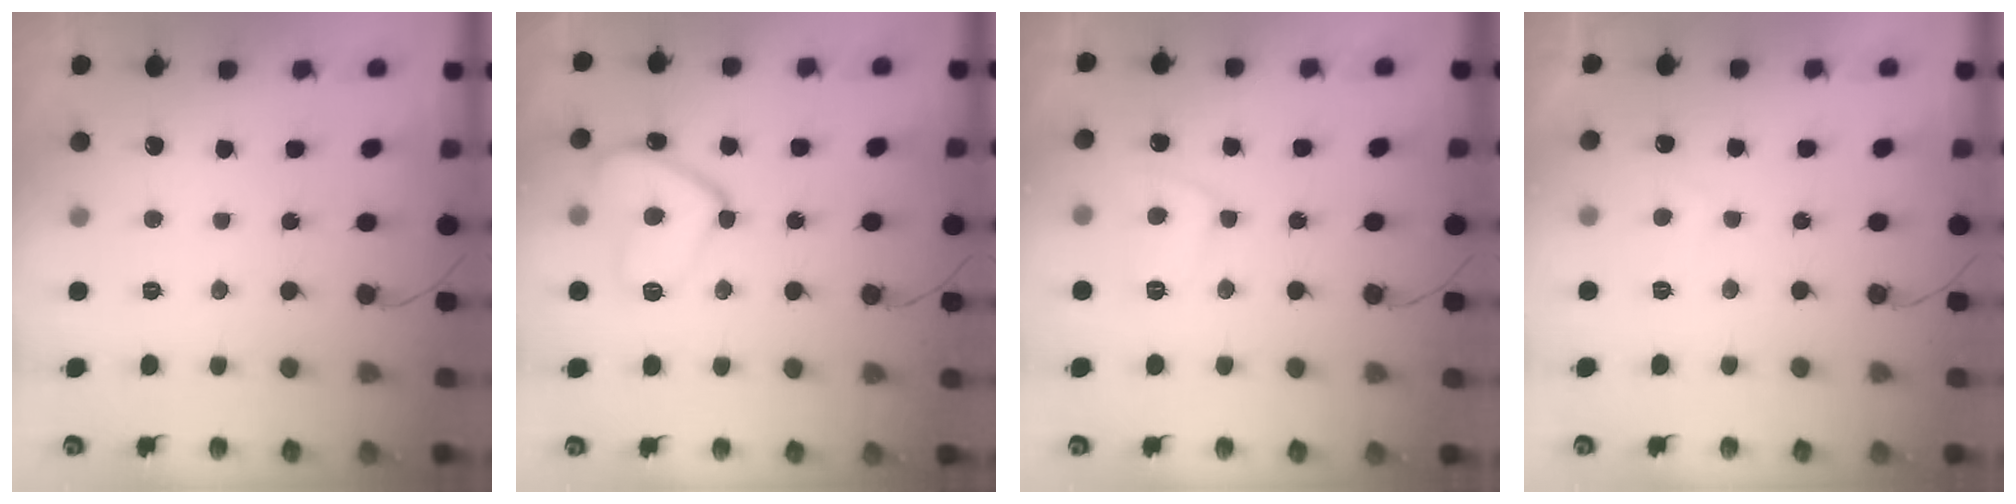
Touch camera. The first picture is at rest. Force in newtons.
{"total": 12.8, "press": 12.7, "slide": 1.1}
{"total": 7.3, "press": 7.3, "slide": 0.7}
{"total": 1.8, "press": 1.6, "slide": 0.6}